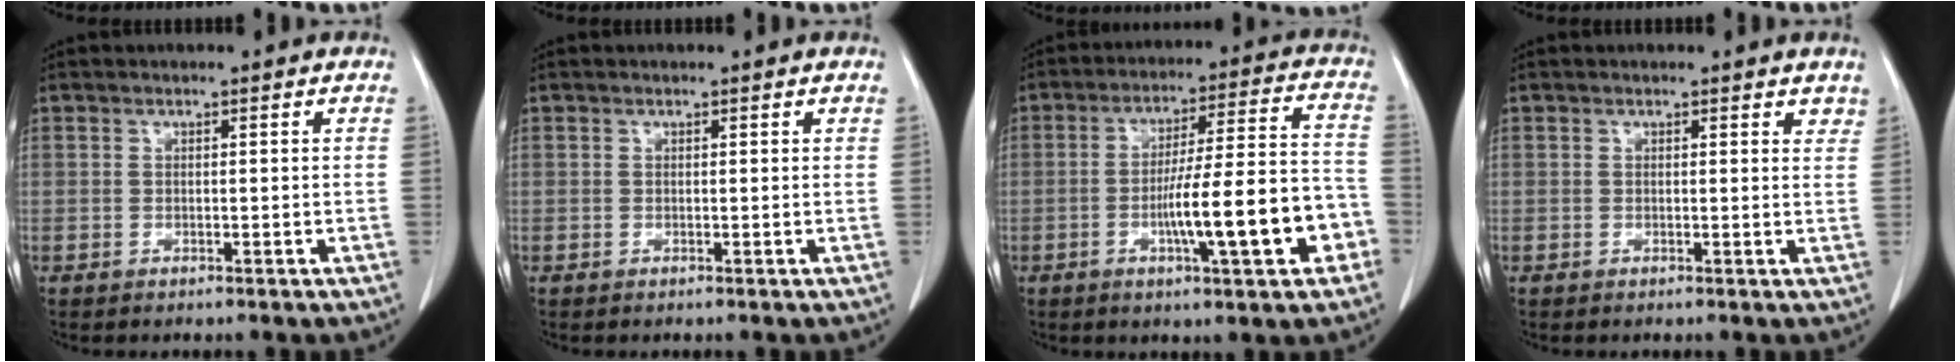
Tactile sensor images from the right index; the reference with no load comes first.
{"total": 0.0}
{"total": 14.5, "force": [-4.7, 1.7, 13.6], "torque": [-0.213, 0.018, -0.066]}
{"total": 2.2, "force": [1.9, 0.9, 0.7], "torque": [0.003, -0.004, 0.008]}